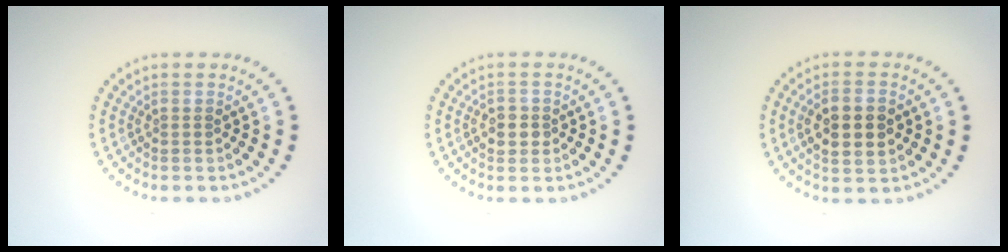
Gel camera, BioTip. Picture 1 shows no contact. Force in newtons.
{"total": 1.6, "press": 1.6, "slide": 0.2}
{"total": 3.8, "press": 3.7, "slide": 0.3}